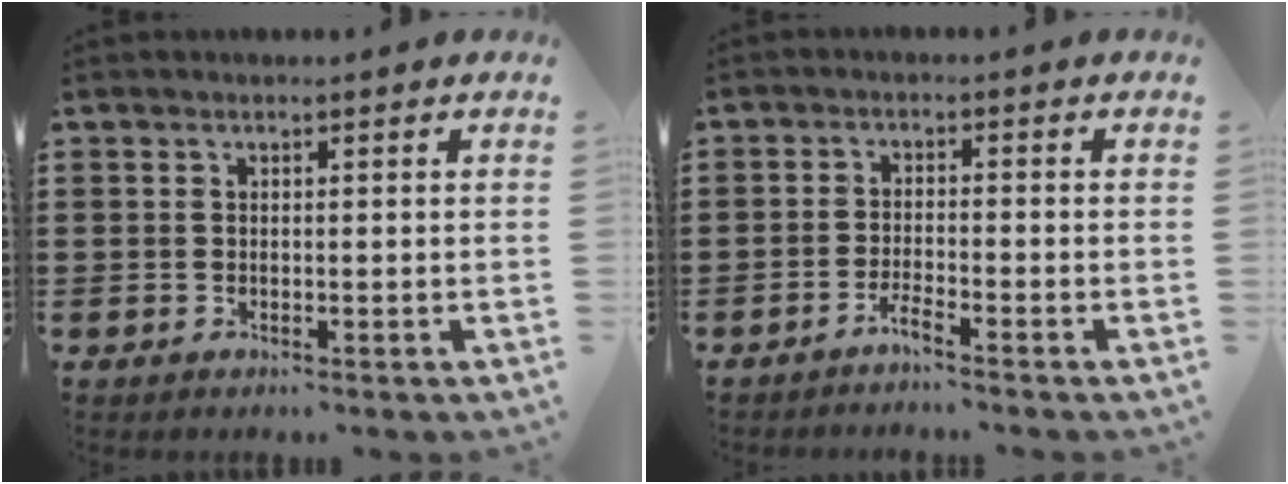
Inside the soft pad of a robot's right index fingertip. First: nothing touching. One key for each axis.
{"total": 2.2, "fx": -2.0, "fy": -0.3, "fz": 0.9, "tx": -0.018, "ty": 0.001, "tz": -0.037}